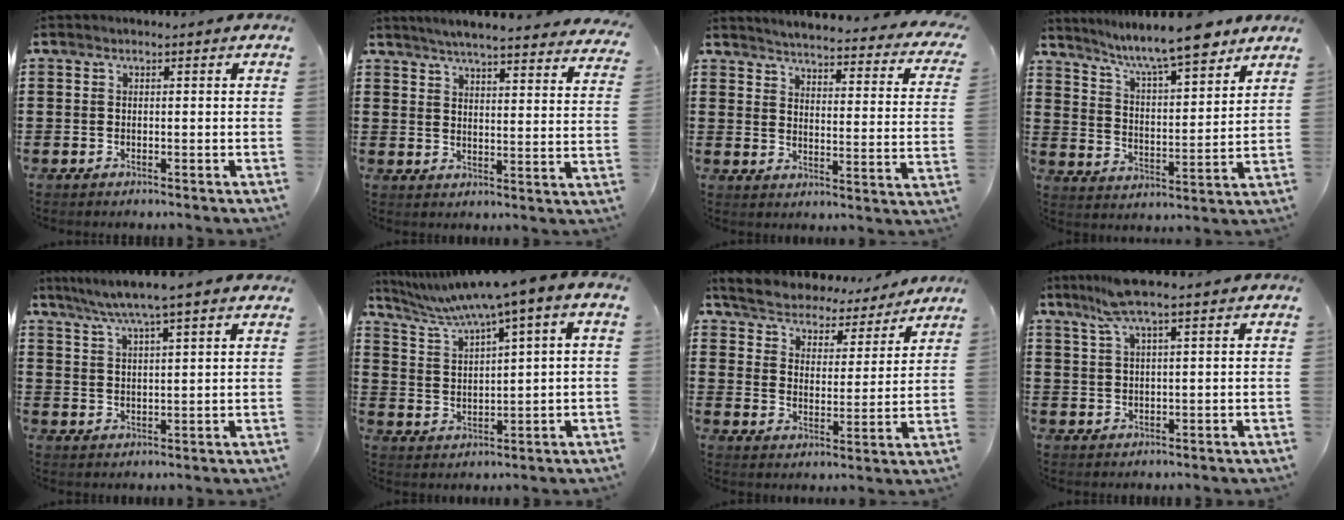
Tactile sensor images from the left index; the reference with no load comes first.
{"total": 4.4, "force": [4.3, -0.2, 0.9], "torque": [-0.036, -0.025, 0.073]}
{"total": 3.4, "force": [3.3, -0.5, 0.7], "torque": [-0.033, -0.033, 0.050]}
{"total": 8.7, "force": [7.4, 1.0, 4.3], "torque": [-0.100, -0.039, 0.126]}
{"total": 5.2, "force": [4.2, -0.3, 3.1], "torque": [-0.072, -0.012, 0.072]}
{"total": 5.6, "force": [3.7, 0.0, 4.2], "torque": [-0.096, -0.025, 0.056]}
{"total": 5.2, "force": [5.2, 0.3, 0.0], "torque": [-0.030, -0.041, 0.086]}
{"total": 5.3, "force": [3.3, 0.2, 4.2], "torque": [-0.089, 0.002, 0.060]}